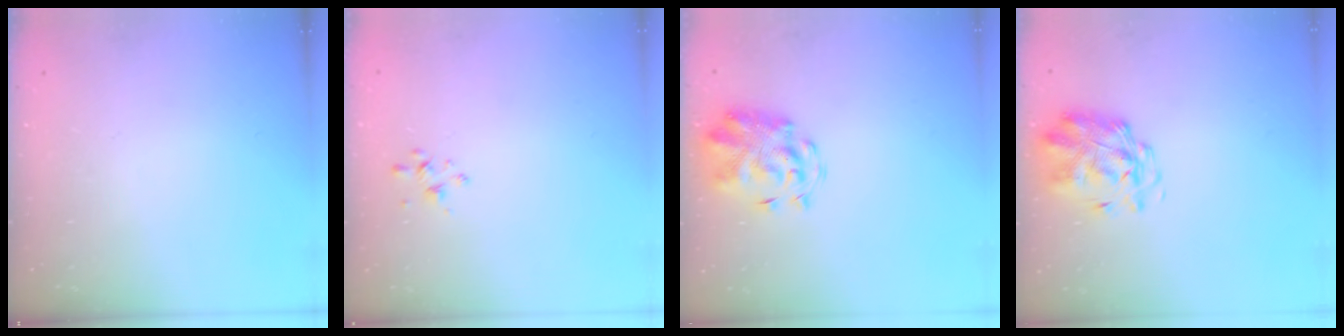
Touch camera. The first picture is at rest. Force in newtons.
{"total": 2.1, "press": 2.0, "slide": 0.6}
{"total": 3.7, "press": 3.5, "slide": 1.4}
{"total": 3.0, "press": 2.9, "slide": 1.0}